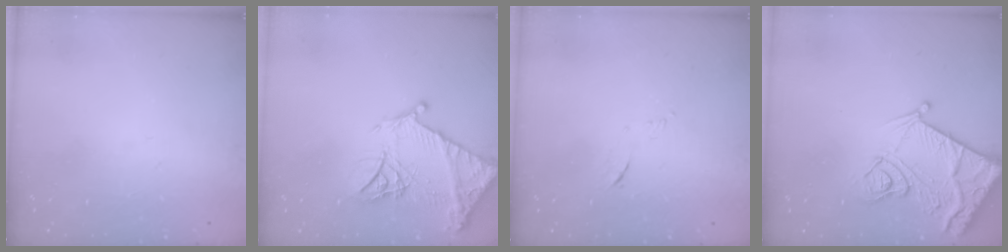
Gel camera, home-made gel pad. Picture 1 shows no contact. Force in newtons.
{"total": 17.2, "press": 17.1, "slide": 1.7}
{"total": 6.2, "press": 6.2, "slide": 0.9}
{"total": 13.7, "press": 13.7, "slide": 1.4}